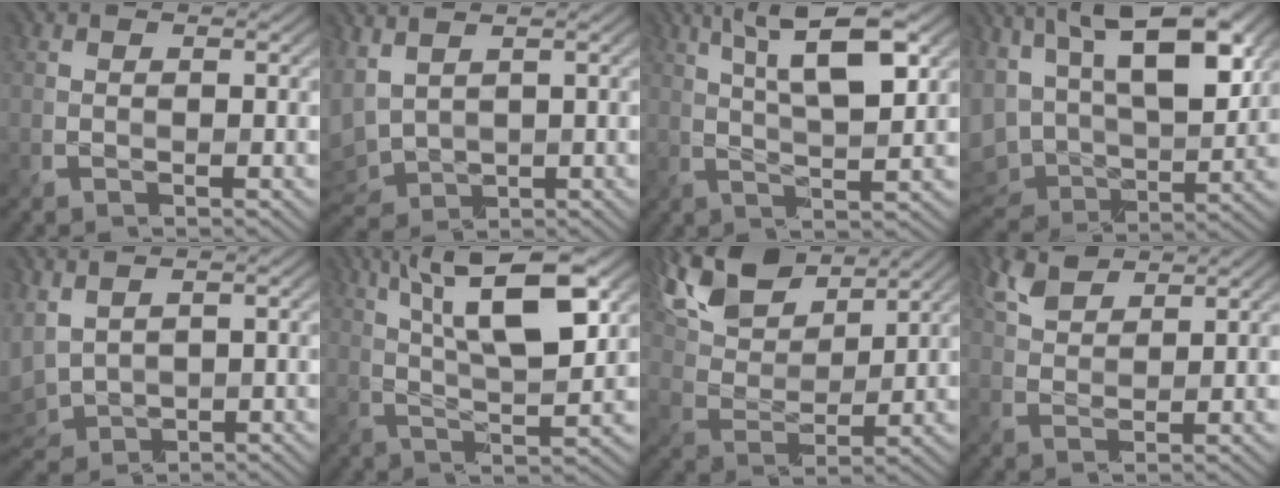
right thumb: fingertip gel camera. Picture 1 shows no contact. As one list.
[{"total": 5.0, "force": [1.3, 2.8, 3.9], "torque": [-0.125, 0.004, 0.026]}, {"total": 9.4, "force": [4.0, 2.2, 8.2], "torque": [-0.130, 0.011, 0.060]}, {"total": 16.0, "force": [5.8, 8.0, 12.6], "torque": [-0.239, 0.010, 0.085]}, {"total": 4.7, "force": [1.1, 2.7, 3.7], "torque": [-0.115, 0.004, 0.023]}, {"total": 12.9, "force": [5.6, 3.6, 11.1], "torque": [-0.184, 0.007, 0.089]}, {"total": 12.0, "force": [8.1, 5.4, 7.2], "torque": [-0.181, 0.026, 0.147]}, {"total": 5.0, "force": [3.3, 2.3, 2.9], "torque": [-0.077, 0.009, 0.070]}]